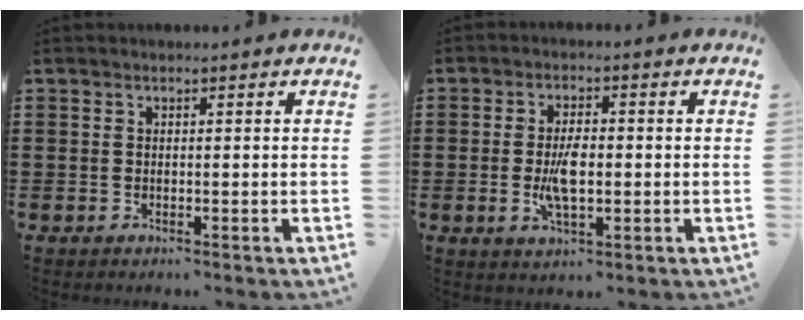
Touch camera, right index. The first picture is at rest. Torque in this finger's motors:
{"motor_torque": [2.14, 0.00, 0.66, 0.16]}